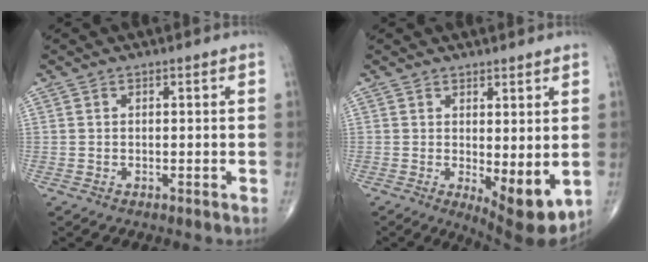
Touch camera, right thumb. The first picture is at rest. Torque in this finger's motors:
{"motor_torque": [-0.30, 0.77, 0.40, 0.04, 0.08]}